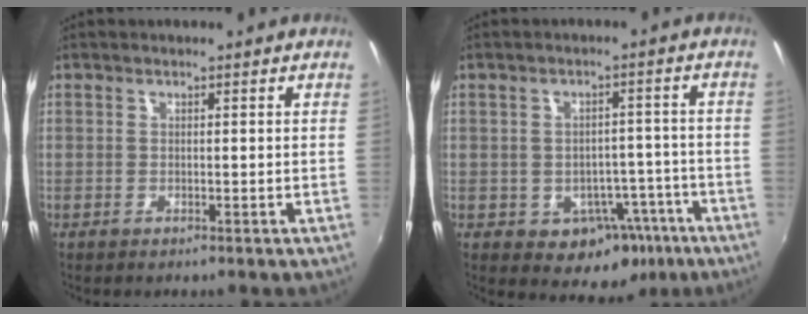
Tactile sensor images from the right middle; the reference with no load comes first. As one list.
[{"total": 9.5, "force": [-4.5, 7.4, 3.9], "torque": [-0.063, 0.028, -0.032]}]